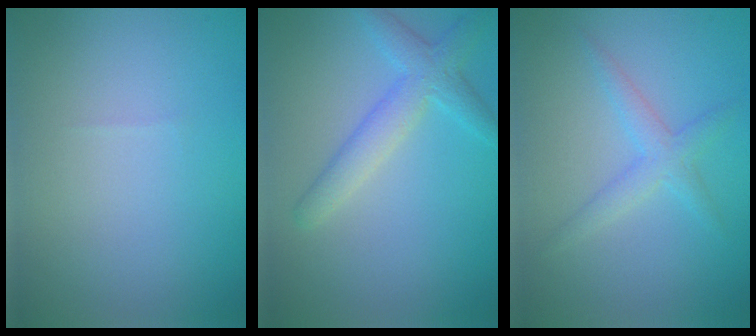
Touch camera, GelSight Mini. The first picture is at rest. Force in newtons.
{"total": 3.1, "press": 3.1, "slide": 0.2}
{"total": 2.1, "press": 2.1, "slide": 0.0}